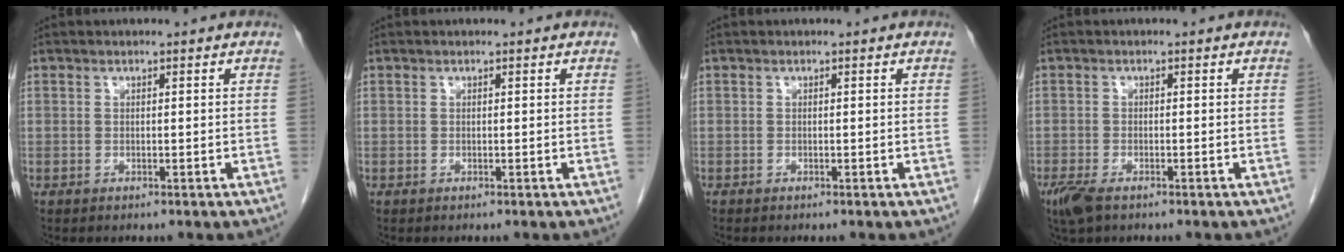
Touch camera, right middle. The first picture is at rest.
{"total": 0.0}
{"total": 0.0}
{"total": 3.7, "force": [-2.4, 1.3, 2.4], "torque": [-0.057, -0.010, -0.041]}